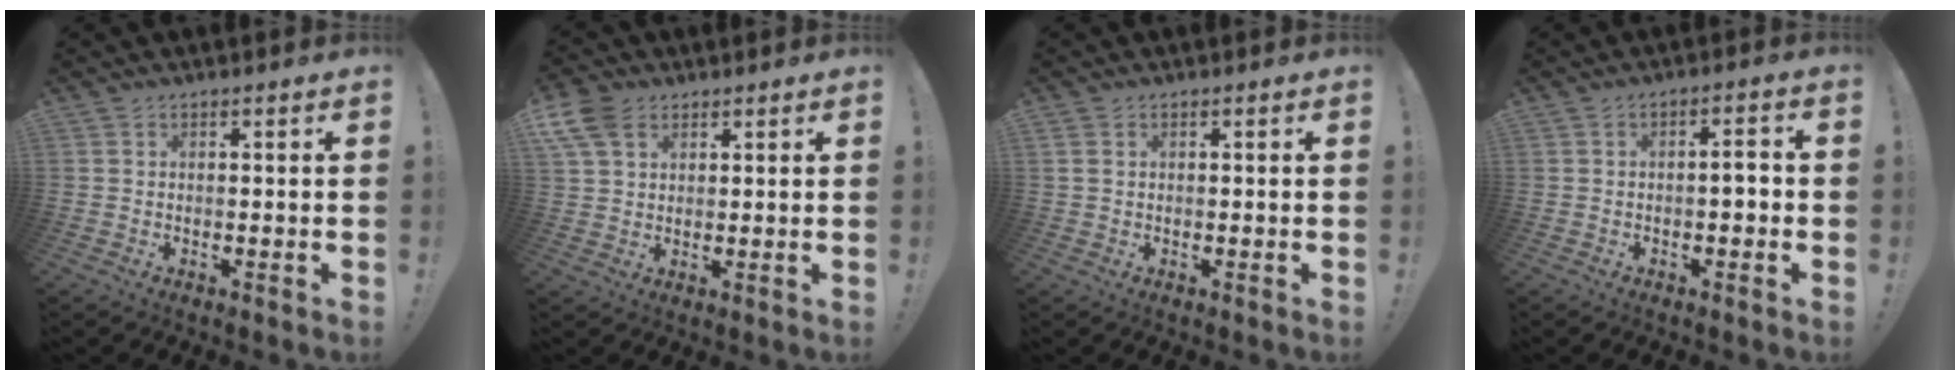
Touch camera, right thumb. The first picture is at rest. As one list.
[{"total": 8.9, "force": [4.4, 5.8, 5.0], "torque": [-0.097, -0.008, 0.089]}, {"total": 1.2, "force": [0.6, 0.8, 0.7], "torque": [-0.018, 0.004, 0.013]}, {"total": 3.4, "force": [-1.1, 1.0, 3.1], "torque": [-0.051, 0.007, -0.022]}]